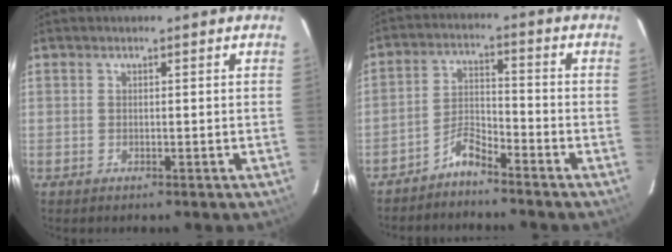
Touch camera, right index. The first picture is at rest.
{"total": 4.6, "force": [-4.1, 0.8, 1.8], "torque": [-0.045, 0.019, -0.080]}